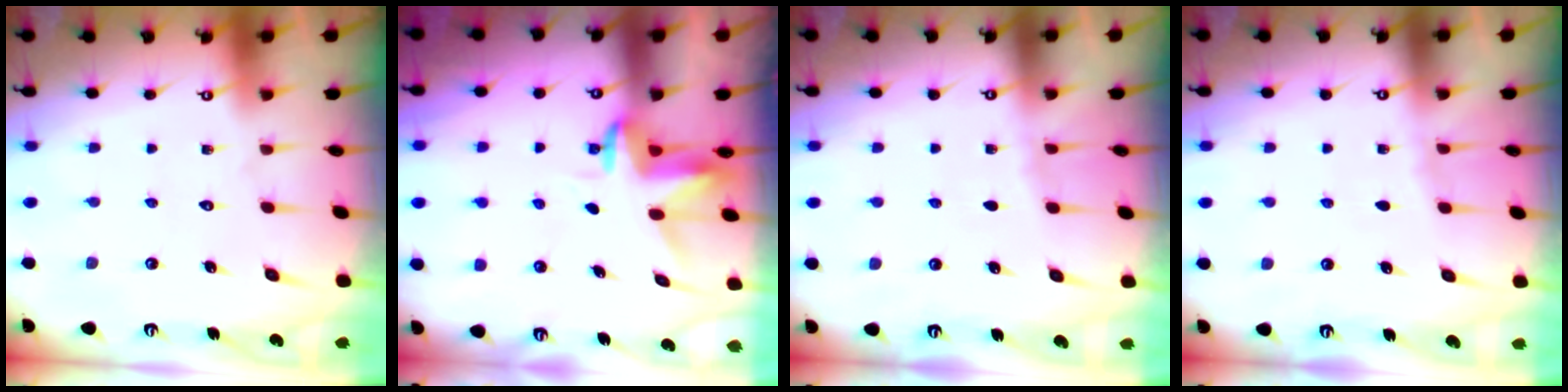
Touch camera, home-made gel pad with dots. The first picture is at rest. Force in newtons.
{"total": 3.6, "press": 3.6, "slide": 0.2}
{"total": 2.0, "press": 2.0, "slide": 0.4}
{"total": 2.0, "press": 2.0, "slide": 0.4}